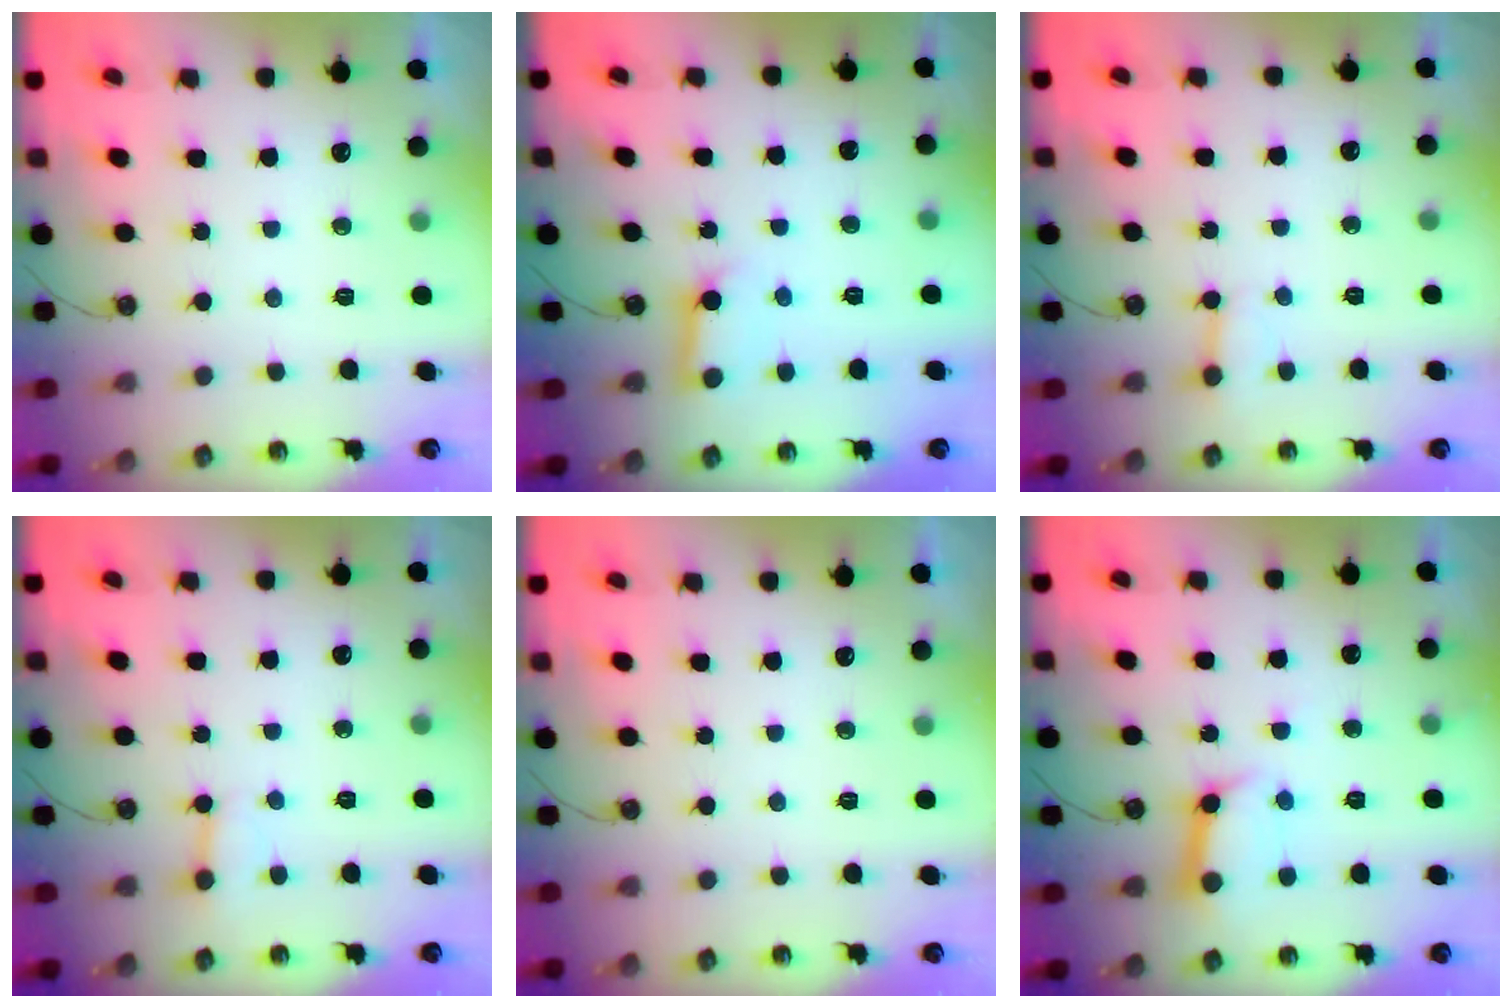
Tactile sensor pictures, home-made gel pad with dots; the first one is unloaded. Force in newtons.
{"total": 7.4, "press": 7.3, "slide": 0.9}
{"total": 1.9, "press": 1.9, "slide": 0.1}
{"total": 1.9, "press": 1.9, "slide": 0.1}
{"total": 0.0}
{"total": 10.8, "press": 10.8, "slide": 1.3}